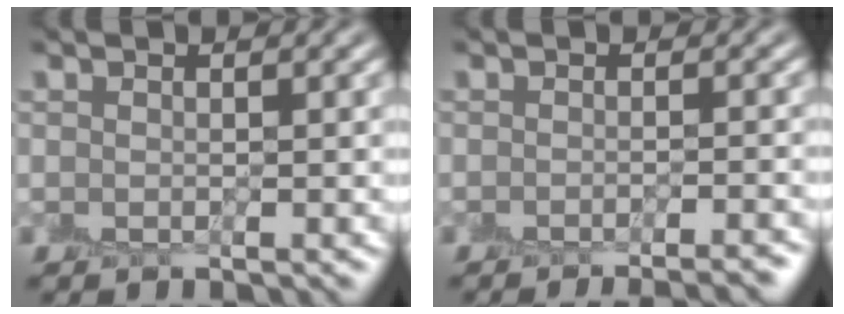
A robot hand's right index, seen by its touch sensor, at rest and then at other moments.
{"total": 3.9, "force": [-3.3, 0.7, 2.0], "torque": [-0.014, -0.005, -0.034]}